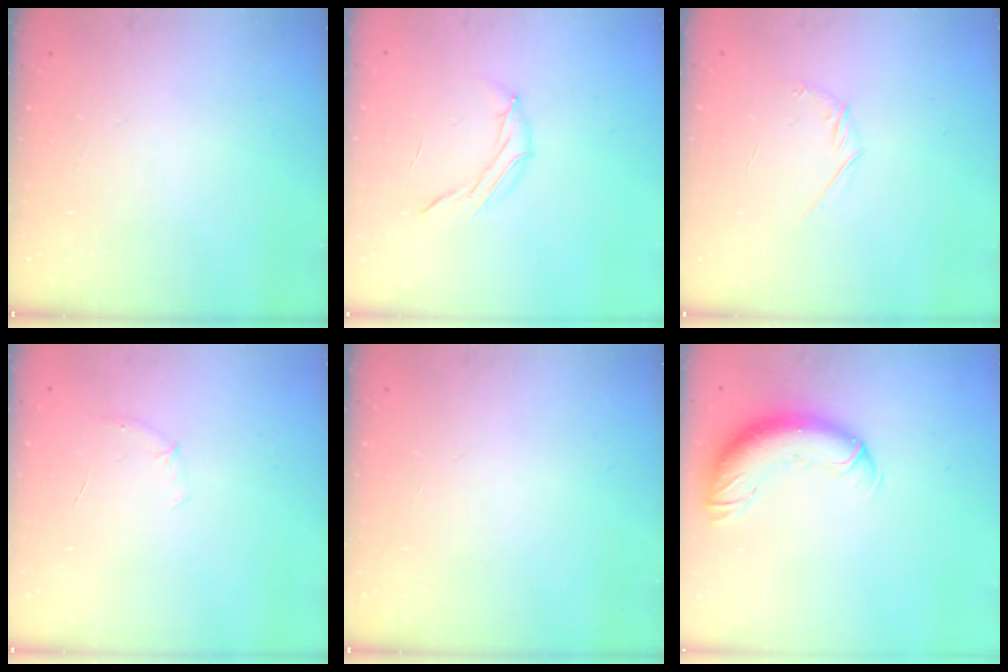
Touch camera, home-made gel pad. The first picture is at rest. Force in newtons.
{"total": 7.0, "press": 6.9, "slide": 1.4}
{"total": 4.3, "press": 4.1, "slide": 1.1}
{"total": 3.8, "press": 3.6, "slide": 1.2}
{"total": 0.0}
{"total": 13.1, "press": 12.8, "slide": 2.9}